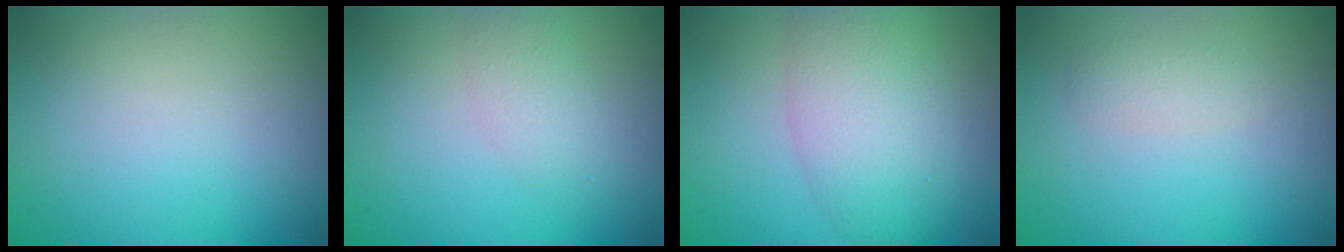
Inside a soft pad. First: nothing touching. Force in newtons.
{"total": 2.1, "press": 2.1, "slide": 0.0}
{"total": 6.5, "press": 6.5, "slide": 0.2}
{"total": 1.3, "press": 1.3, "slide": 0.1}